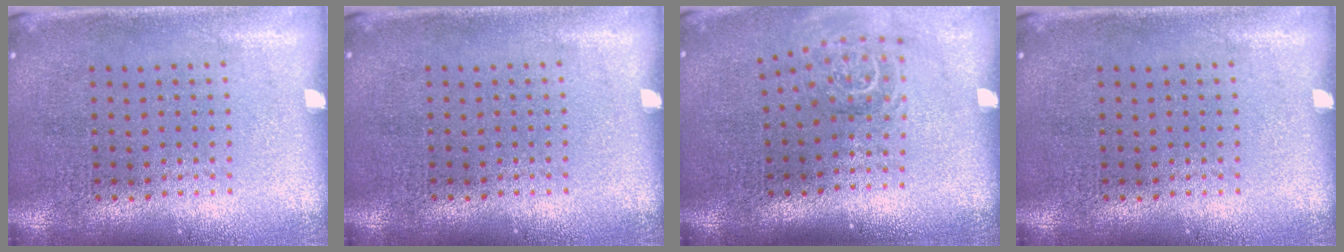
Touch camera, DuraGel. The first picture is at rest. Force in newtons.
{"total": 0.0}
{"total": 1.7, "press": 1.2, "slide": 1.2}
{"total": 0.0}